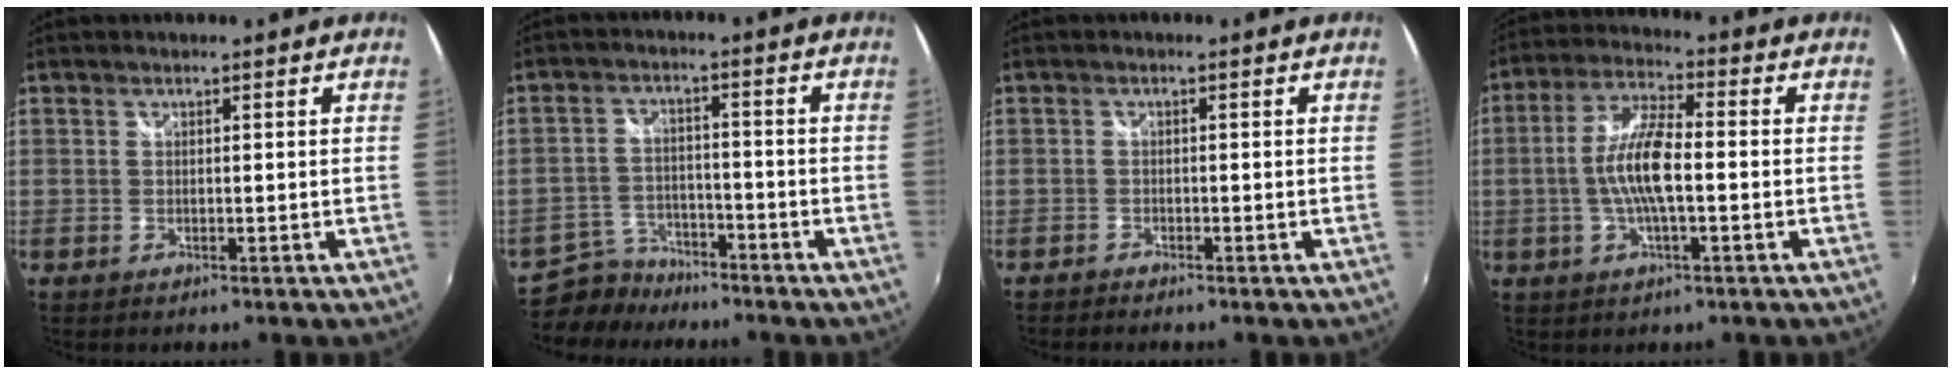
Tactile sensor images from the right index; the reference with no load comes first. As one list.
[{"total": 6.8, "force": [-5.9, 3.3, 0.5], "torque": [-0.028, 0.011, -0.102]}, {"total": 1.4, "force": [-1.4, 0.4, 0.1], "torque": [-0.011, -0.004, -0.027]}, {"total": 8.6, "force": [-0.8, 2.7, 8.1], "torque": [-0.159, 0.005, -0.018]}]